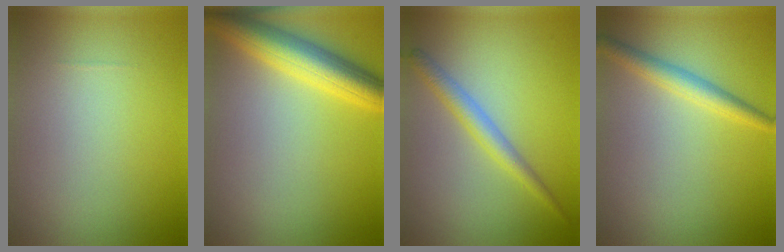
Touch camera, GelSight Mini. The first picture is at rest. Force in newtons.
{"total": 6.0, "press": 6.0, "slide": 0.2}
{"total": 2.4, "press": 2.4, "slide": 0.1}
{"total": 2.4, "press": 2.4, "slide": 0.1}